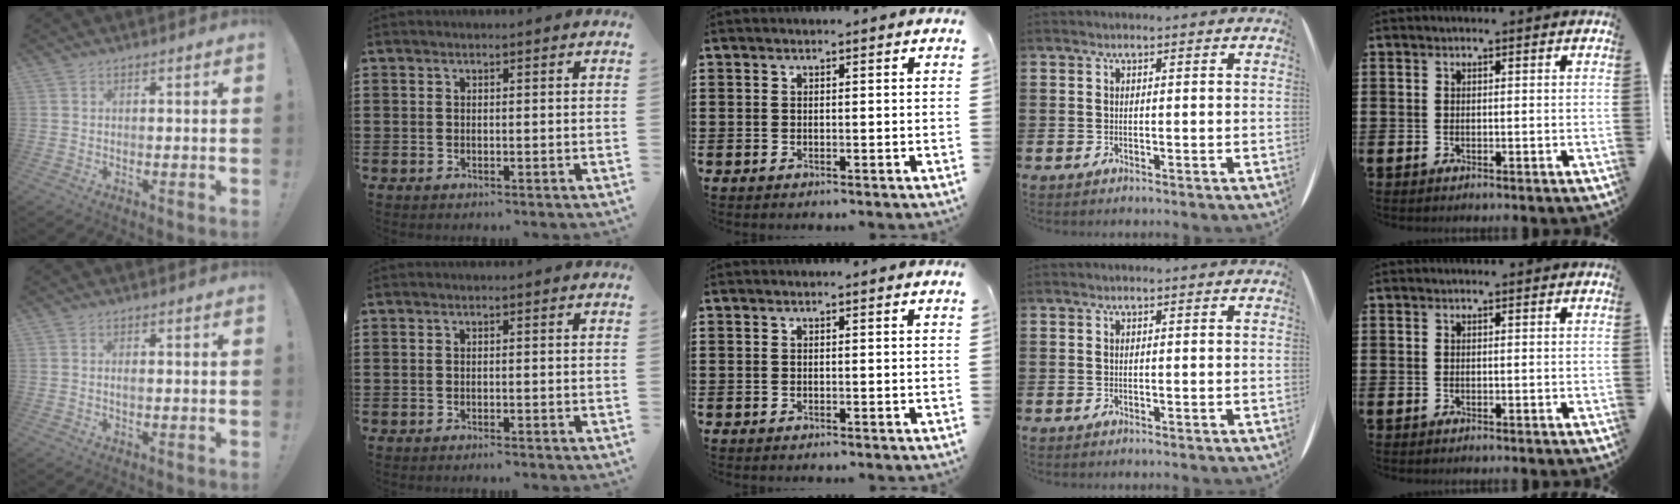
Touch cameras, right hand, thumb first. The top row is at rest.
{"thumb": {"total": 0.8, "force": [-0.1, 0.2, 0.8], "torque": [-0.007, -0.002, -0.004]}, "index": {"total": 0.7, "force": [-0.6, 0.0, 0.3], "torque": [-0.007, -0.003, -0.012]}}